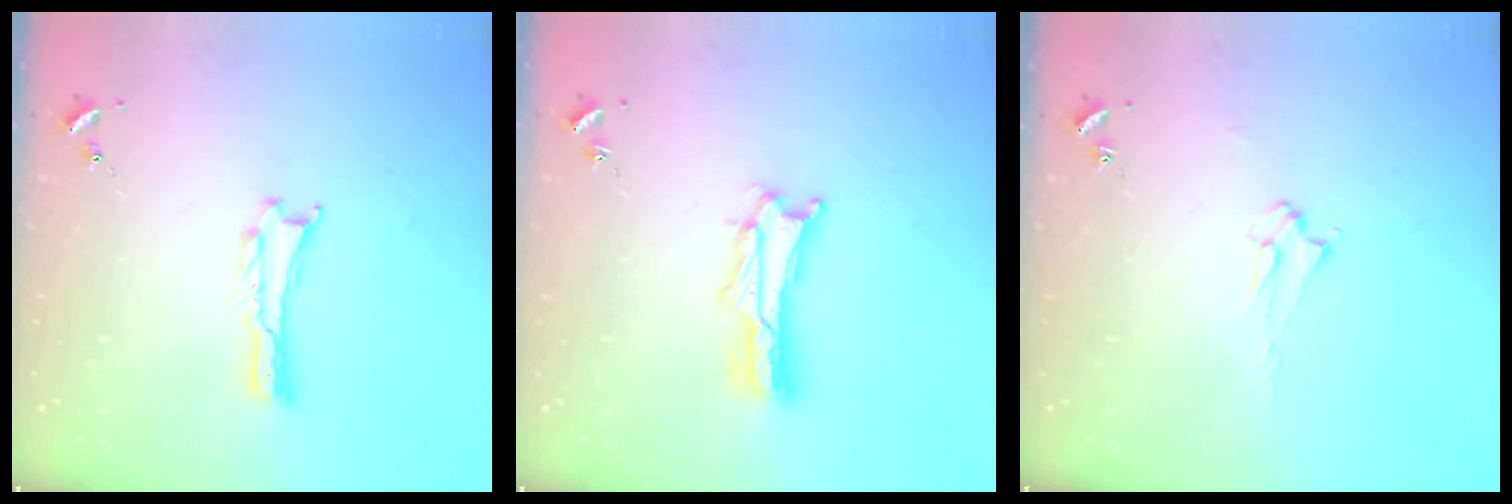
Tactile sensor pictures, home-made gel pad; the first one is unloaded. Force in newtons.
{"total": 2.1, "press": 2.1, "slide": 0.3}
{"total": 1.9, "press": 1.9, "slide": 0.3}